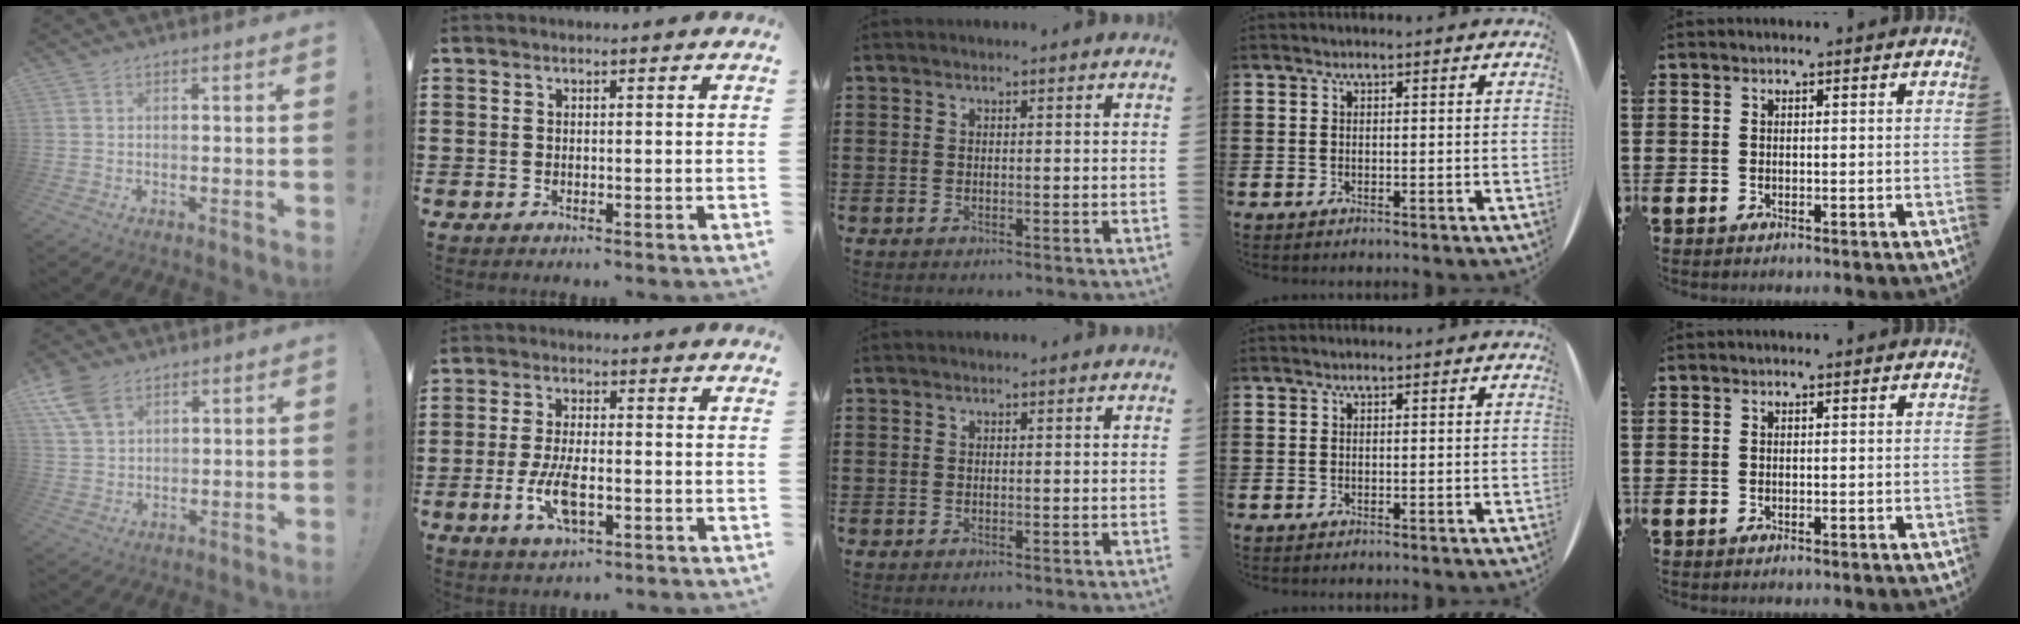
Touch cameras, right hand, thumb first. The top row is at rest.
{"thumb": {"total": 8.5, "force": [4.9, 5.2, 4.6], "torque": [-0.097, -0.012, 0.098]}, "index": {"total": 6.9, "force": [-2.1, 2.8, 5.9], "torque": [-0.140, -0.011, -0.043]}}